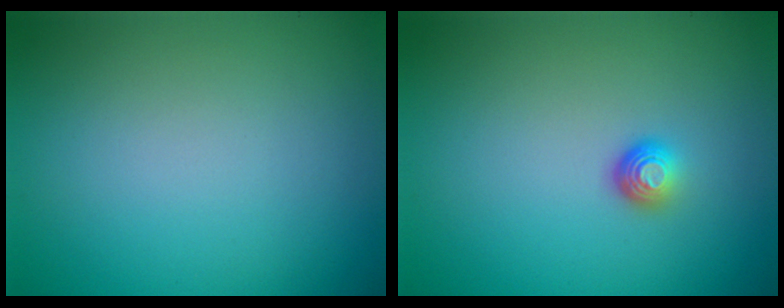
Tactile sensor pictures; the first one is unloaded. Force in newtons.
{"total": 1.6, "press": 1.0, "slide": 1.3}